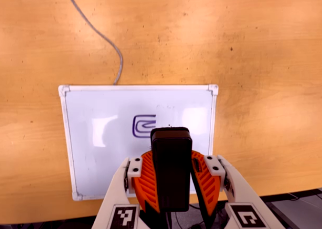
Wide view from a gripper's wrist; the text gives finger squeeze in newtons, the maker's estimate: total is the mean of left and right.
{"total": 11.9, "left": 11.2, "right": 12.6}